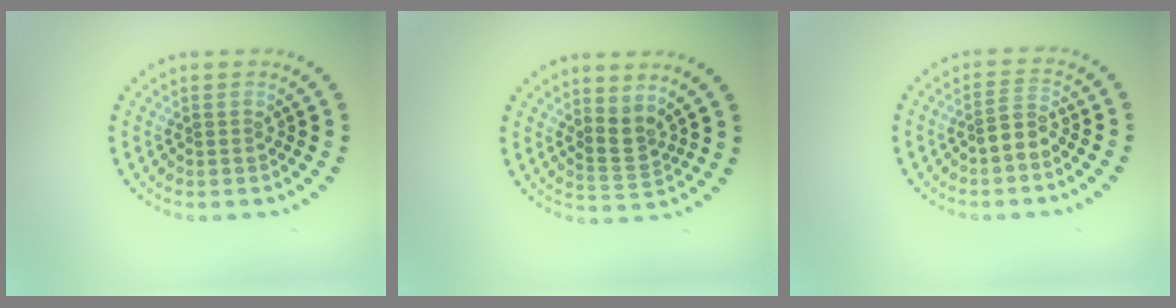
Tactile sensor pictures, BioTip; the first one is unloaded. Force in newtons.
{"total": 2.1, "press": 1.5, "slide": 1.5}
{"total": 1.8, "press": 1.4, "slide": 1.0}